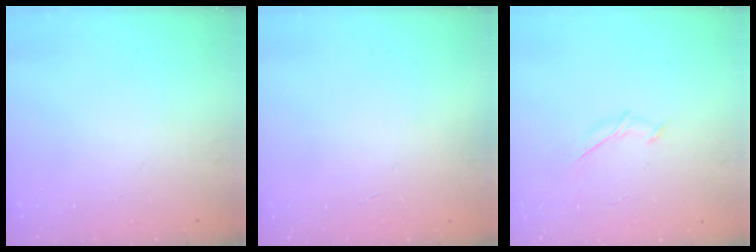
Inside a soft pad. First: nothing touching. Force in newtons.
{"total": 0.0}
{"total": 6.2, "press": 6.1, "slide": 1.0}